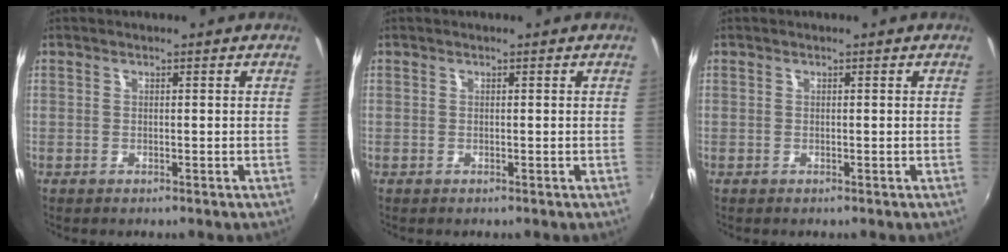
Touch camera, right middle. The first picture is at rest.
{"total": 0.0}
{"total": 0.0}